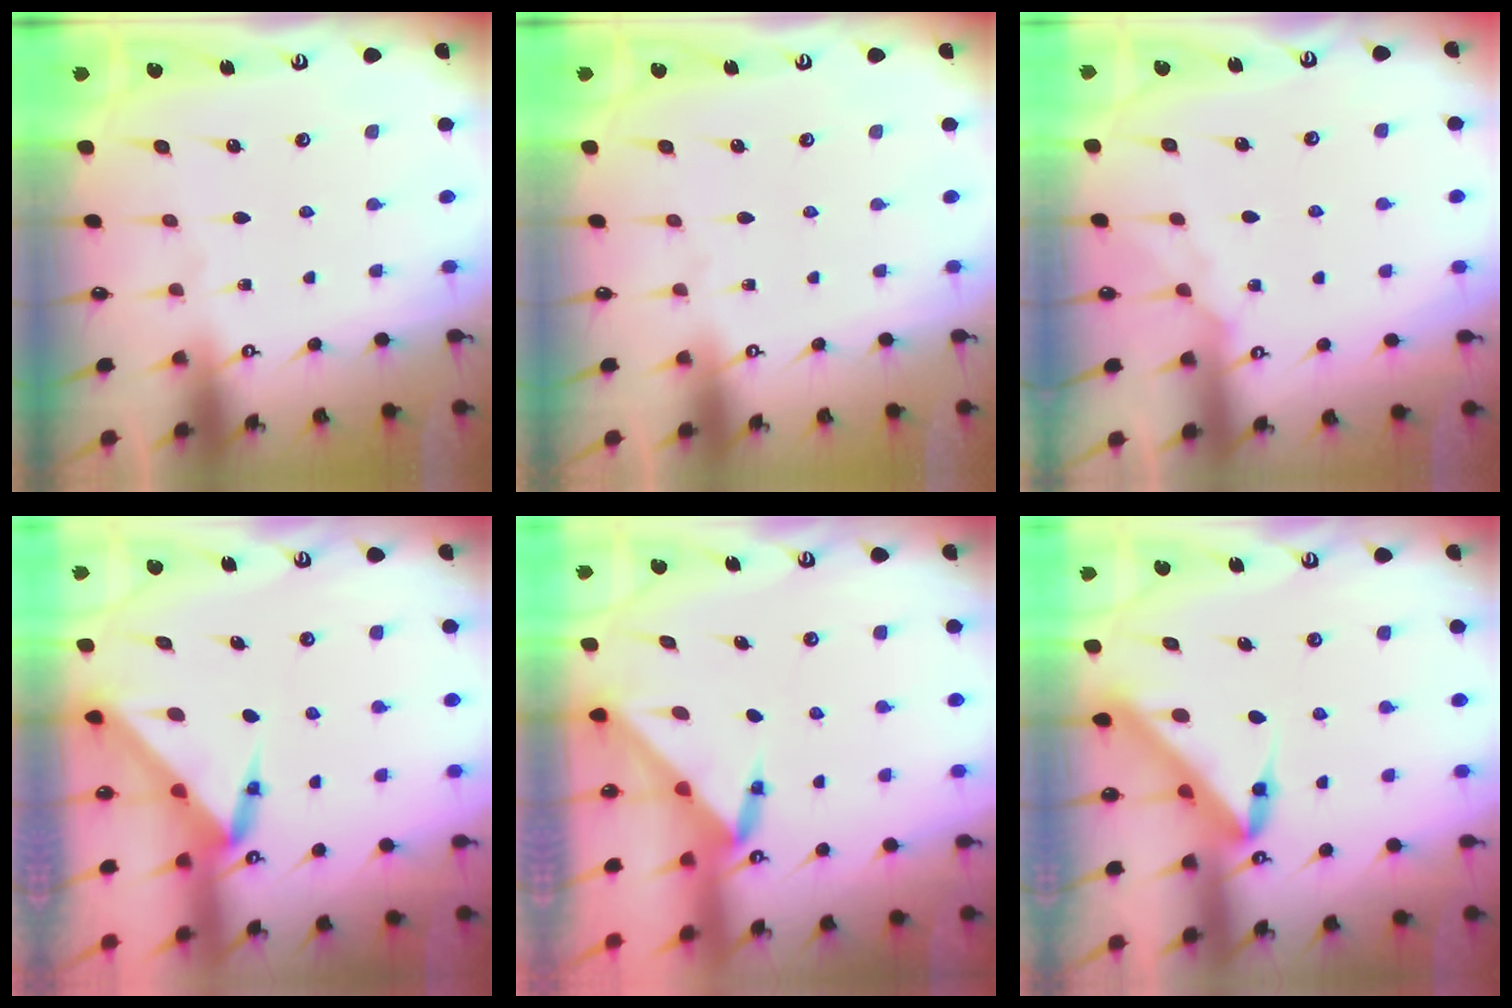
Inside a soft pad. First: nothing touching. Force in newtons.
{"total": 0.0}
{"total": 5.7, "press": 5.6, "slide": 0.8}
{"total": 3.5, "press": 3.5, "slide": 0.1}
{"total": 3.4, "press": 3.4, "slide": 0.4}
{"total": 4.6, "press": 4.6, "slide": 0.4}